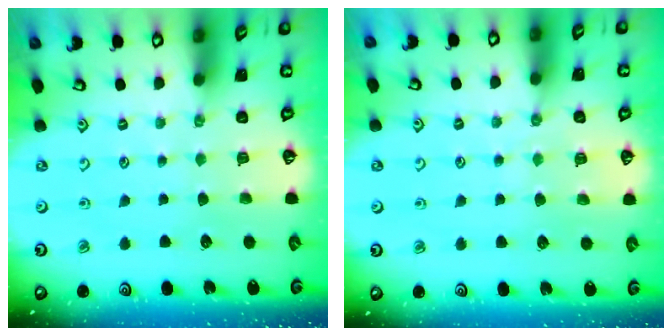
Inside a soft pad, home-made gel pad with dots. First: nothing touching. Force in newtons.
{"total": 3.8, "press": 3.8, "slide": 0.5}